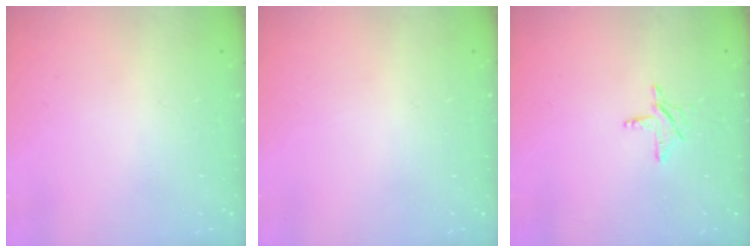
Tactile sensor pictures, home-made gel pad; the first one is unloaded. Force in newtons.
{"total": 0.0}
{"total": 3.9, "press": 3.9, "slide": 0.3}